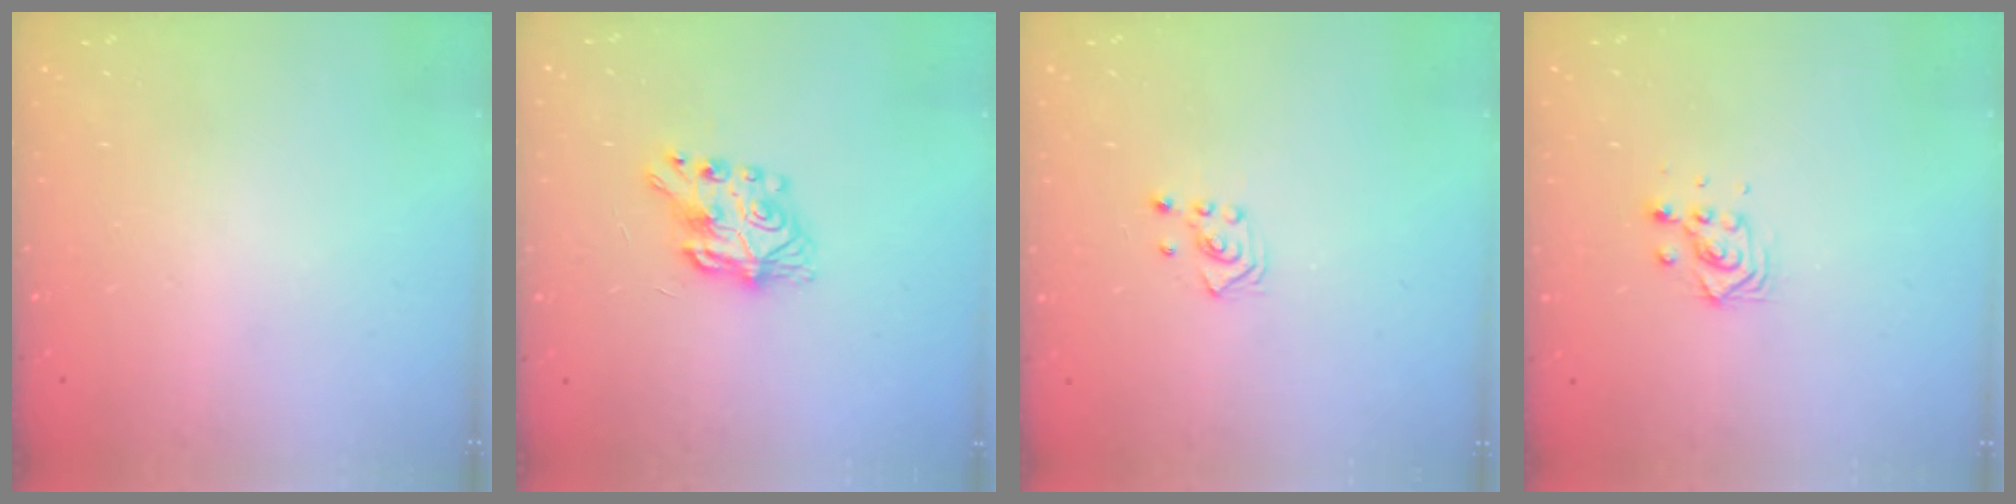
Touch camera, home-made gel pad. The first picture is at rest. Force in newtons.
{"total": 8.6, "press": 8.5, "slide": 0.8}
{"total": 2.6, "press": 2.4, "slide": 0.9}
{"total": 4.5, "press": 4.5, "slide": 0.2}